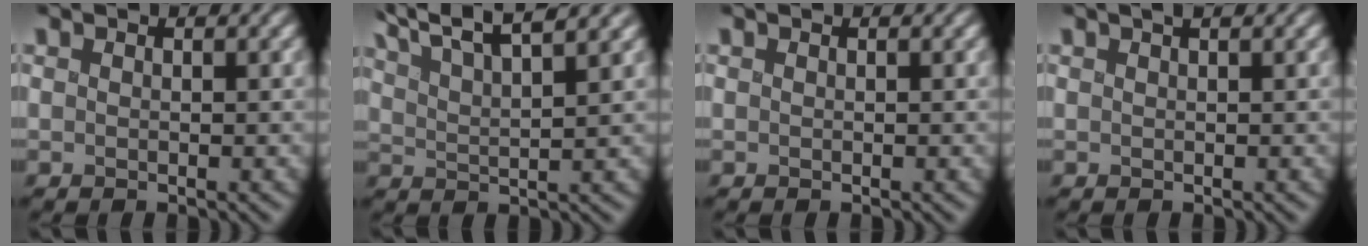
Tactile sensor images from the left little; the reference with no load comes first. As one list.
[{"total": 7.1, "force": [5.4, 1.5, 4.4], "torque": [-0.084, 0.018, 0.062]}, {"total": 0.0}, {"total": 1.9, "force": [1.2, 0.6, 1.3], "torque": [-0.001, 0.008, 0.002]}]